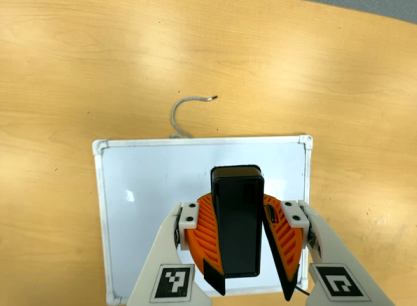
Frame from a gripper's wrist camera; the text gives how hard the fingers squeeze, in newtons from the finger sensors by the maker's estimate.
{"total": 9.9, "left": 10.1, "right": 9.6}